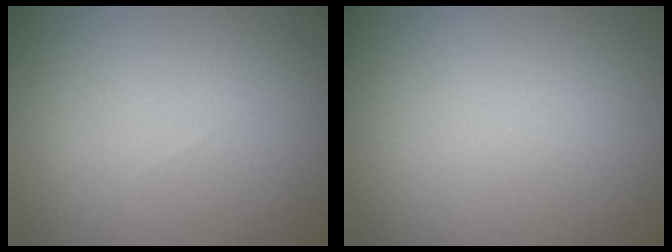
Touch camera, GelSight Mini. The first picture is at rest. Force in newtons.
{"total": 0.0}